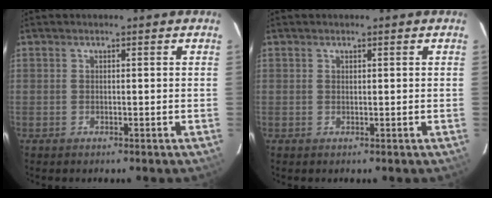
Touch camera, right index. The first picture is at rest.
{"total": 0.0}